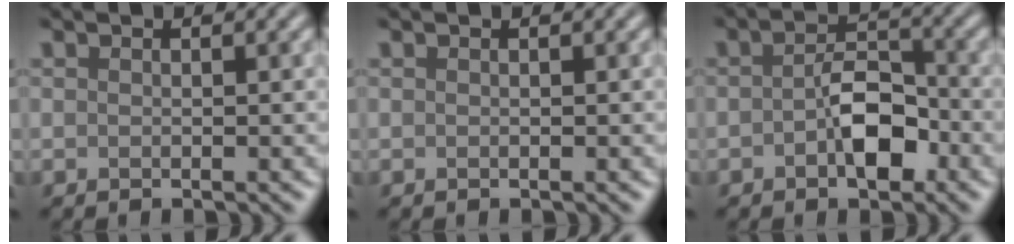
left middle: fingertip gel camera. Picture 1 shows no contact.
{"total": 0.0}
{"total": 4.3, "force": [-1.3, 2.3, 3.4], "torque": [-0.055, 0.009, -0.023]}